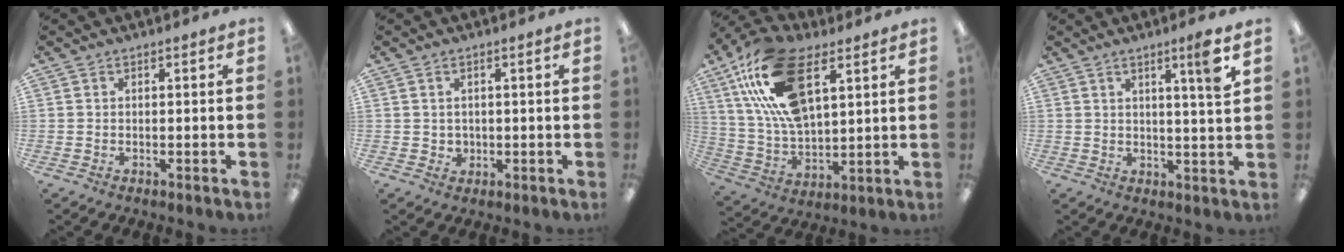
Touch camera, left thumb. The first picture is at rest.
{"total": 1.8, "force": [0.6, 1.5, 0.6], "torque": [-0.015, 0.003, 0.010]}
{"total": 20.9, "force": [10.2, 10.6, 14.9], "torque": [-0.319, -0.027, 0.178]}
{"total": 6.2, "force": [3.4, -0.1, 5.1], "torque": [-0.083, -0.013, 0.048]}